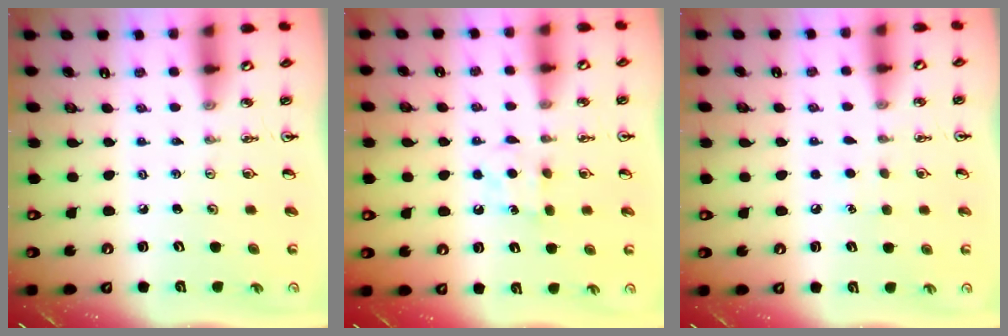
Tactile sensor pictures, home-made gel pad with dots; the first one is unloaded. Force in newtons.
{"total": 7.1, "press": 7.0, "slide": 0.8}
{"total": 5.0, "press": 5.0, "slide": 0.4}